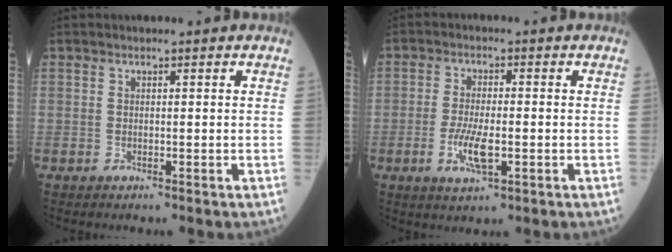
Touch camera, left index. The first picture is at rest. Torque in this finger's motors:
{"motor_torque": [0.11, 0.05, 0.17, 0.05]}